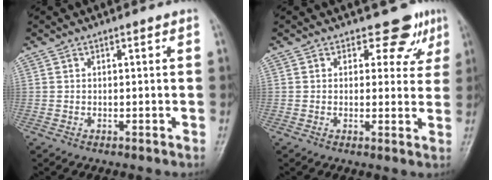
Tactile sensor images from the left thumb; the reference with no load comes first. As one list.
[{"total": 5.0, "force": [3.4, 3.3, 1.5], "torque": [0.012, -0.021, 0.032]}]